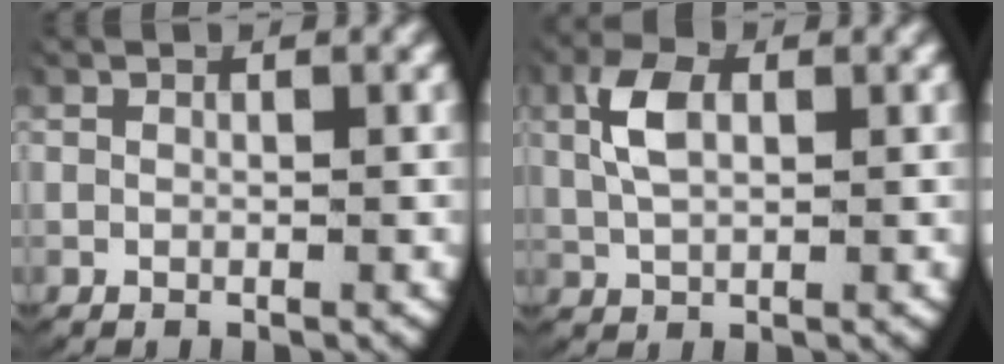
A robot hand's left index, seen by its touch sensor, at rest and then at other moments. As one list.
[{"total": 3.4, "force": [1.1, 1.8, 2.7], "torque": [-0.066, 0.001, 0.024]}]